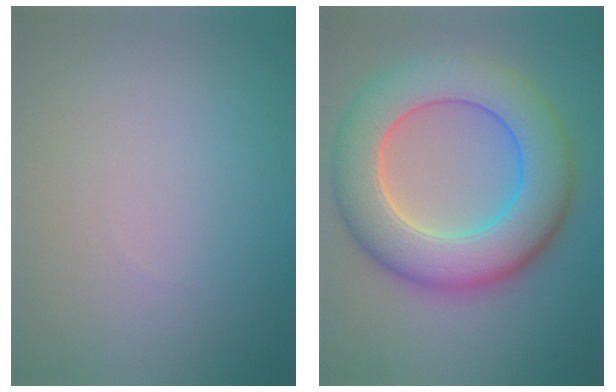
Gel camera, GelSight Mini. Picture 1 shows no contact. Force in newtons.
{"total": 11.0, "press": 10.9, "slide": 0.5}